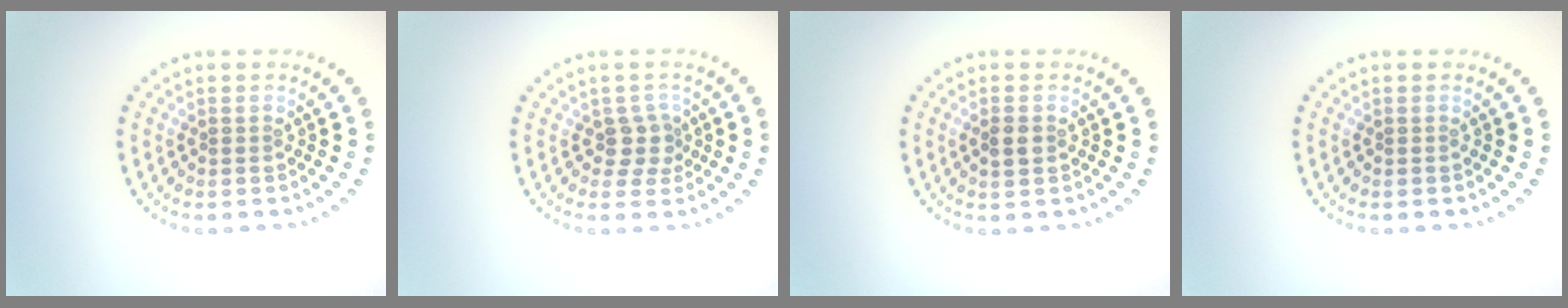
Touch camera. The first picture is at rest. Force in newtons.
{"total": 2.0, "press": 1.6, "slide": 1.2}
{"total": 1.5, "press": 1.5, "slide": 0.1}
{"total": 0.0}